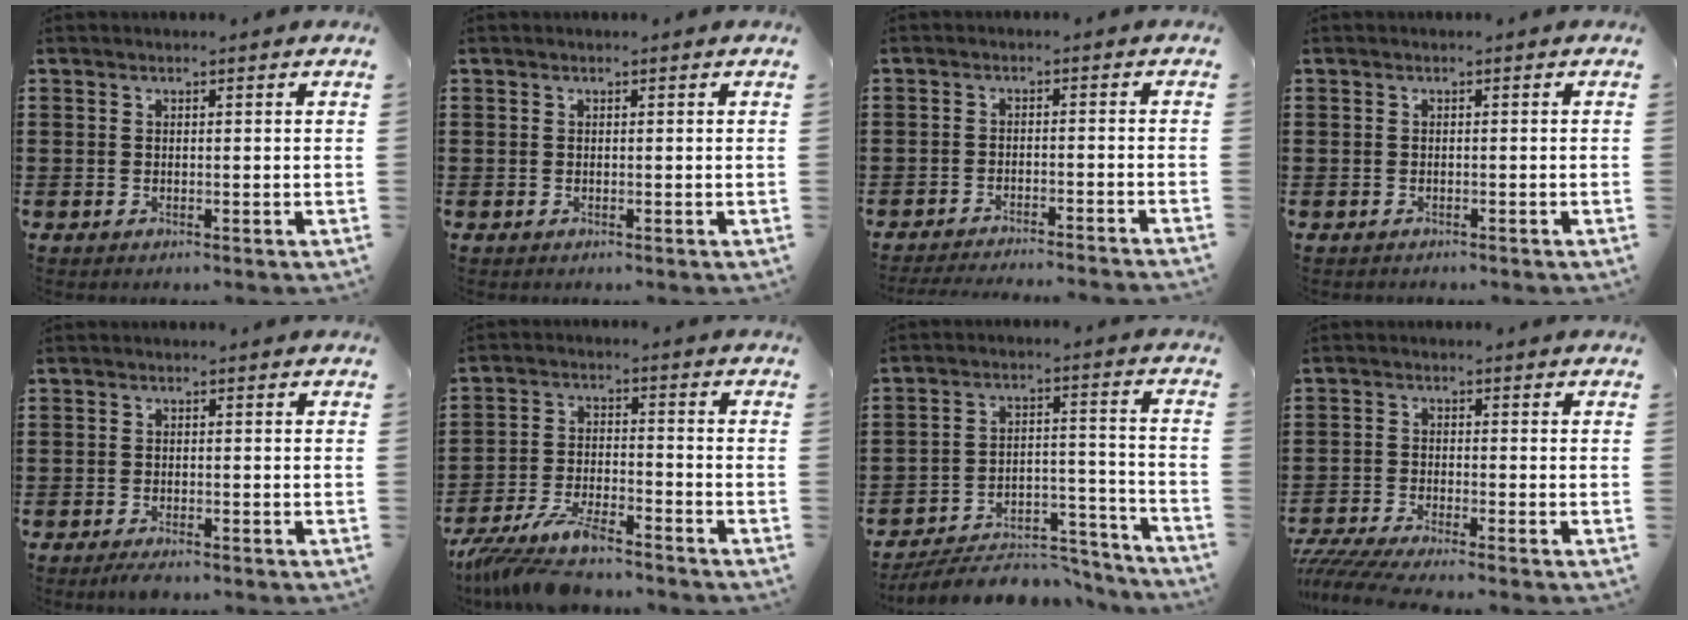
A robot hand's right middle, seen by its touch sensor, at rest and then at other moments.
{"total": 0.0}
{"total": 3.2, "force": [-3.1, -0.3, 0.5], "torque": [-0.009, -0.002, -0.064]}
{"total": 0.7, "force": [-0.6, 0.4, -0.2], "torque": [0.002, 0.004, -0.014]}
{"total": 1.2, "force": [-1.0, 0.2, 0.6], "torque": [-0.014, -0.005, -0.018]}
{"total": 8.2, "force": [-7.4, 1.1, 3.5], "torque": [-0.087, -0.005, -0.147]}
{"total": 7.7, "force": [-7.1, 1.8, 2.4], "torque": [-0.027, 0.026, -0.133]}
{"total": 4.0, "force": [-3.8, 0.2, 1.3], "torque": [-0.037, -0.010, -0.079]}